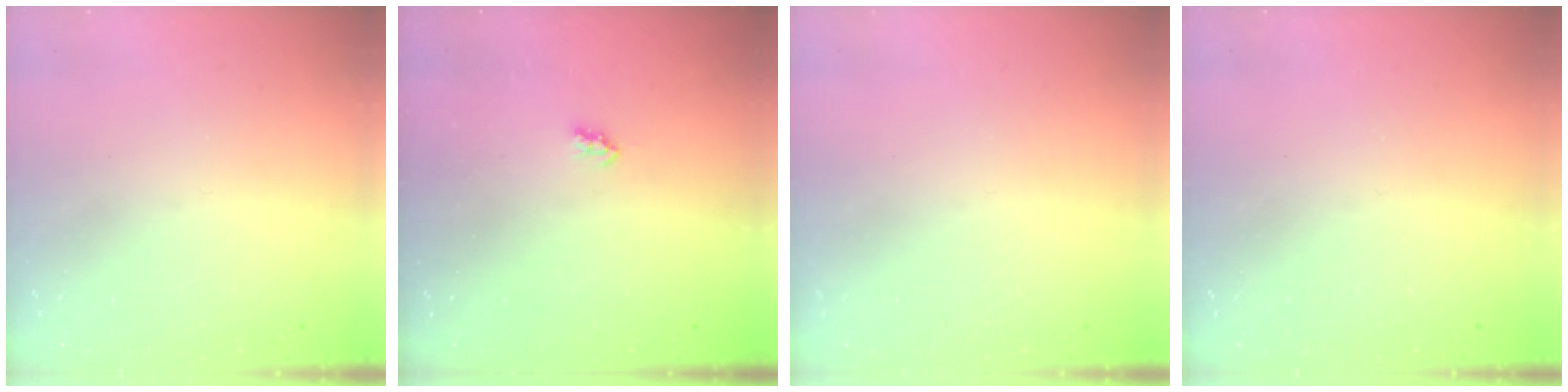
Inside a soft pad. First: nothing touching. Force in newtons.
{"total": 2.4, "press": 2.4, "slide": 0.4}
{"total": 0.0}
{"total": 0.0}